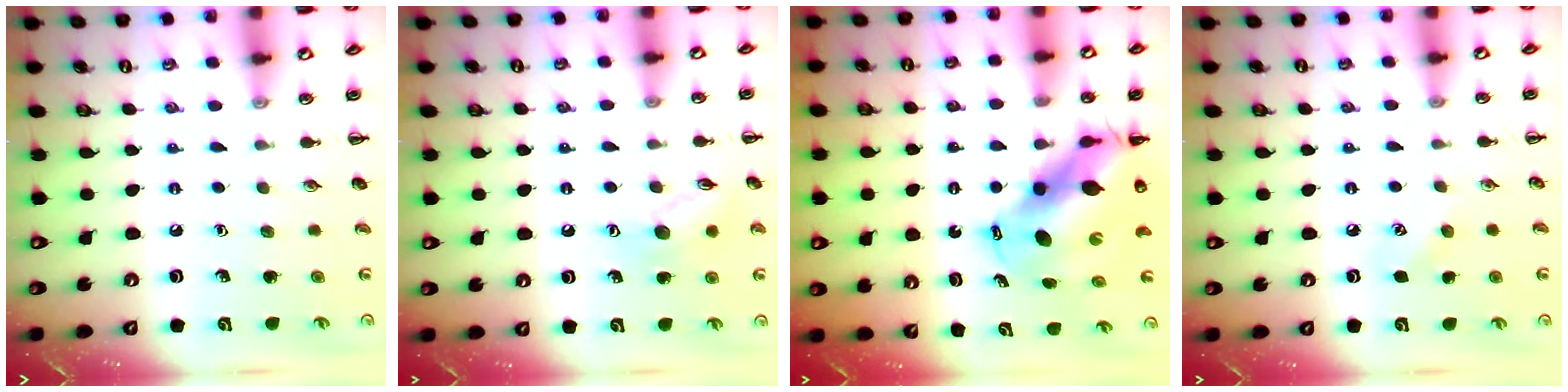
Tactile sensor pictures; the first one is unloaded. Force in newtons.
{"total": 10.0, "press": 9.9, "slide": 1.0}
{"total": 13.5, "press": 13.0, "slide": 3.6}
{"total": 3.7, "press": 3.5, "slide": 1.1}